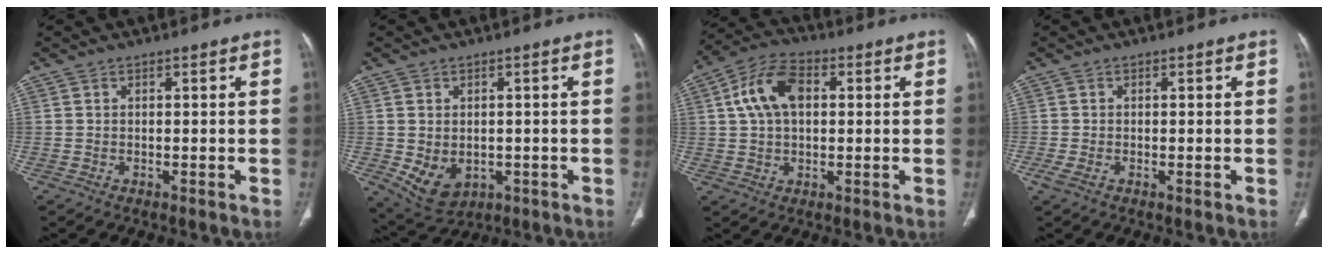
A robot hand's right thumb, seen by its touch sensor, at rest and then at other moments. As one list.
[{"total": 7.5, "force": [-1.3, 5.5, 5.0], "torque": [-0.072, -0.004, 0.003]}, {"total": 10.4, "force": [2.2, 6.5, 7.8], "torque": [-0.143, 0.020, 0.036]}, {"total": 1.5, "force": [-0.5, 0.6, 1.3], "torque": [-0.042, -0.004, -0.013]}]